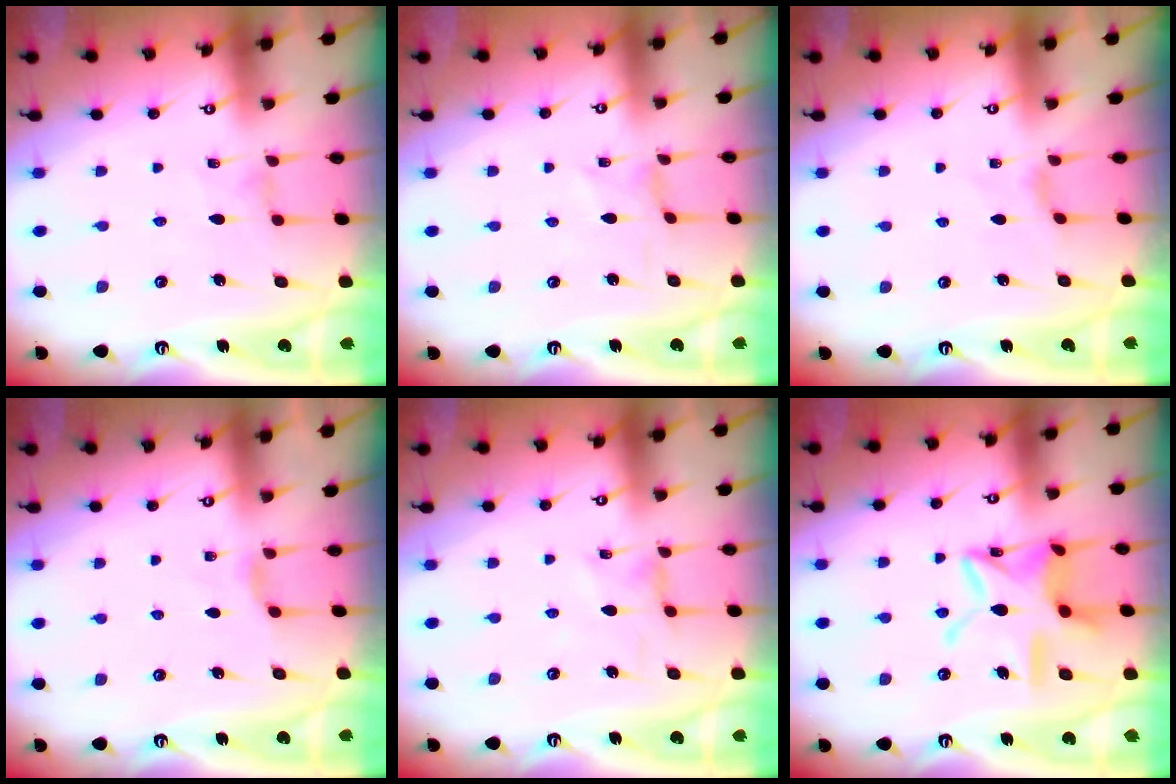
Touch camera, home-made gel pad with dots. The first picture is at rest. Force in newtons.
{"total": 0.0}
{"total": 1.1, "press": 1.1, "slide": 0.4}
{"total": 2.9, "press": 2.9, "slide": 0.5}
{"total": 0.5, "press": 0.5, "slide": 0.3}
{"total": 14.9, "press": 14.8, "slide": 1.4}